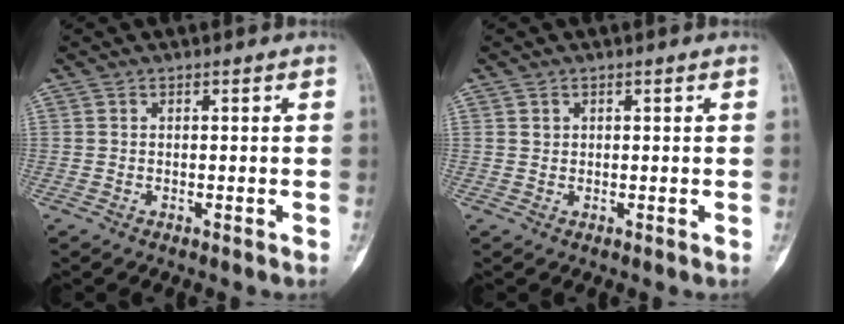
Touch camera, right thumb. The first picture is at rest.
{"total": 0.7, "force": [0.3, 0.6, 0.2], "torque": [0.005, 0.000, 0.005]}